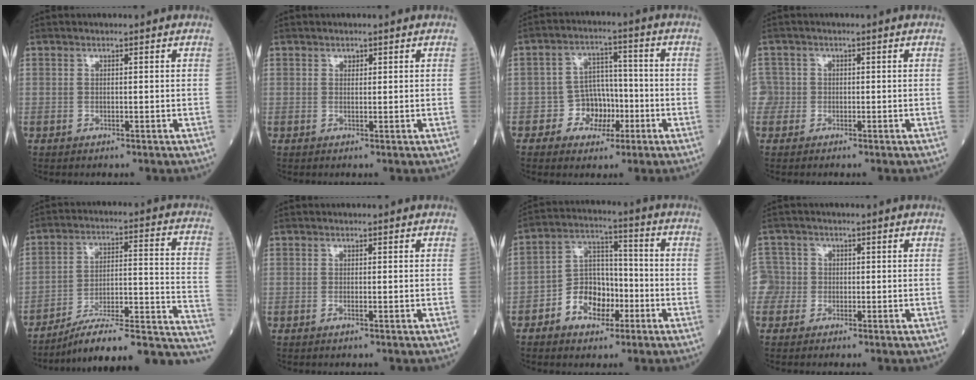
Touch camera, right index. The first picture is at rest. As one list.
[{"total": 0.7, "force": [0.4, 0.5, 0.2], "torque": [0.000, -0.002, 0.004]}, {"total": 6.2, "force": [-2.2, 5.2, 2.6], "torque": [-0.033, 0.022, -0.034]}, {"total": 2.3, "force": [-0.9, 2.1, -0.3], "torque": [0.010, 0.010, -0.023]}, {"total": 20.5, "force": [-16.8, 3.2, 11.4], "torque": [-0.094, 0.044, -0.246]}, {"total": 0.6, "force": [-0.3, 0.0, 0.5], "torque": [-0.009, -0.001, -0.005]}, {"total": 8.8, "force": [-3.8, 5.9, 5.2], "torque": [-0.102, 0.029, -0.067]}, {"total": 3.4, "force": [-1.4, 3.1, -0.4], "torque": [0.007, 0.014, -0.033]}]